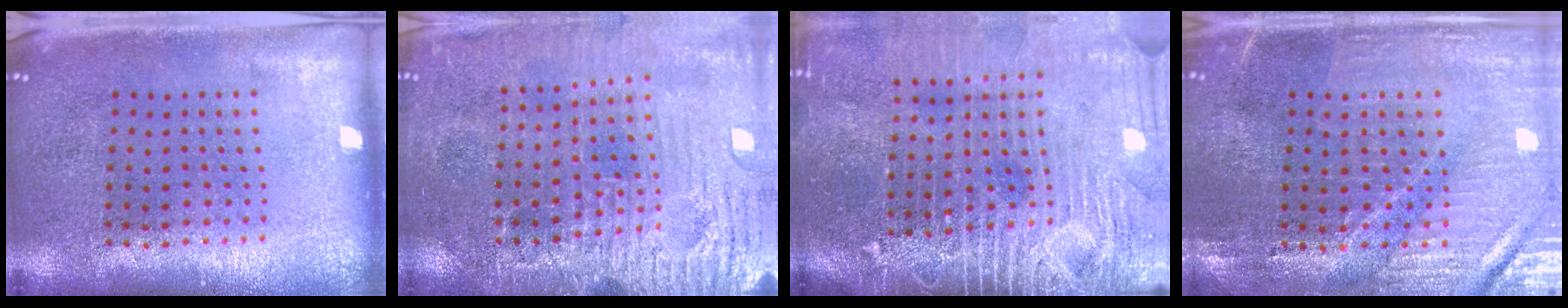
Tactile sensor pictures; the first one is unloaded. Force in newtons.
{"total": 3.6, "press": 3.5, "slide": 0.4}
{"total": 4.4, "press": 3.7, "slide": 2.3}
{"total": 1.7, "press": 1.7, "slide": 0.3}